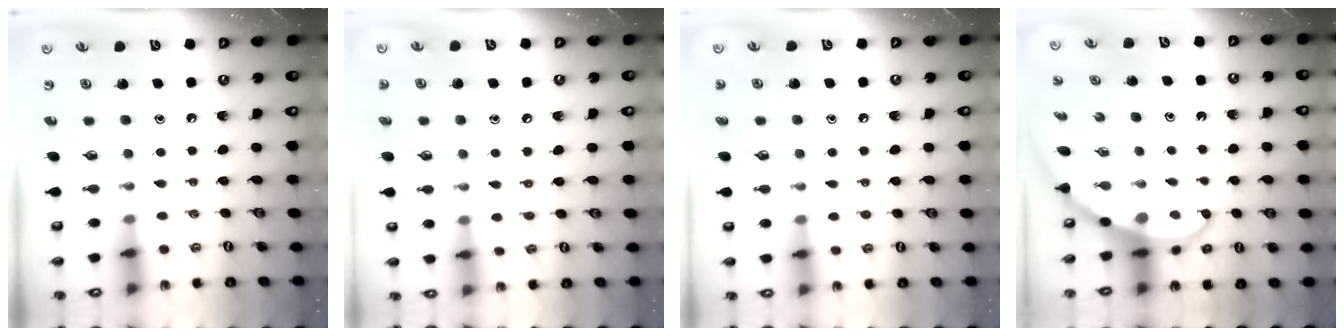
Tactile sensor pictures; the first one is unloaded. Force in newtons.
{"total": 6.3, "press": 6.2, "slide": 0.7}
{"total": 4.2, "press": 4.1, "slide": 0.4}
{"total": 3.8, "press": 3.7, "slide": 0.3}